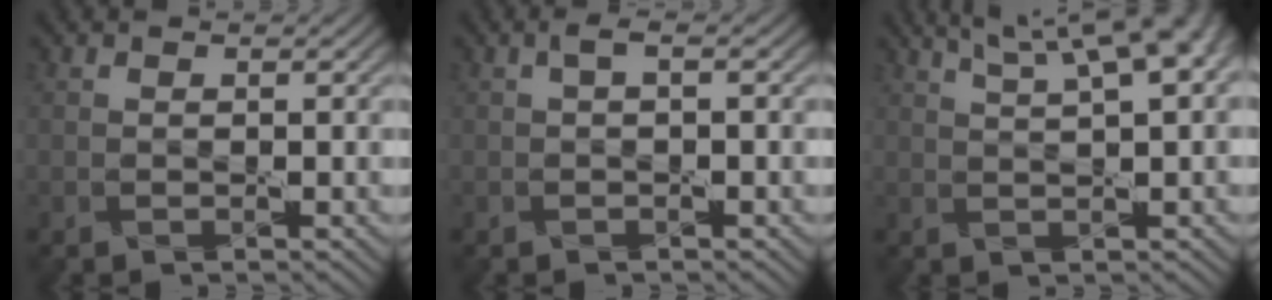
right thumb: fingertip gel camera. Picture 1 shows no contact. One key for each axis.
{"total": 1.1, "fx": 0.0, "fy": 0.2, "fz": 1.1, "tx": -0.022, "ty": 0.006, "tz": -0.001}
{"total": 9.6, "fx": 5.2, "fy": 2.4, "fz": 7.6, "tx": -0.105, "ty": 0.035, "tz": 0.060}